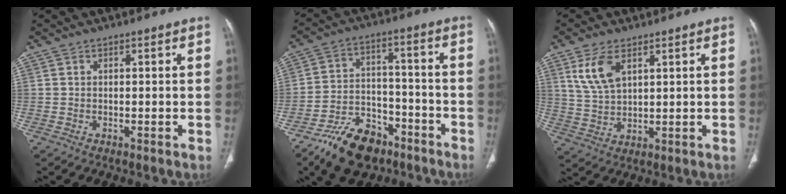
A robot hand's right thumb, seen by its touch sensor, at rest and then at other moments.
{"total": 14.3, "force": [-9.7, 7.9, 6.9], "torque": [-0.088, 0.064, -0.163]}
{"total": 7.5, "force": [3.6, 3.8, 5.4], "torque": [-0.106, -0.010, 0.082]}